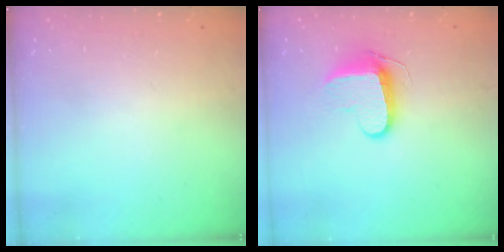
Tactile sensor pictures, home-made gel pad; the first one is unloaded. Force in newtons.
{"total": 9.4, "press": 9.4, "slide": 0.2}